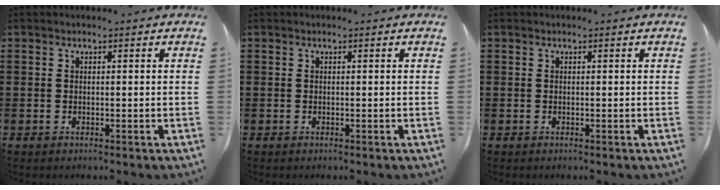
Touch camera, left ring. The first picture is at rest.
{"total": 0.0}
{"total": 0.0}